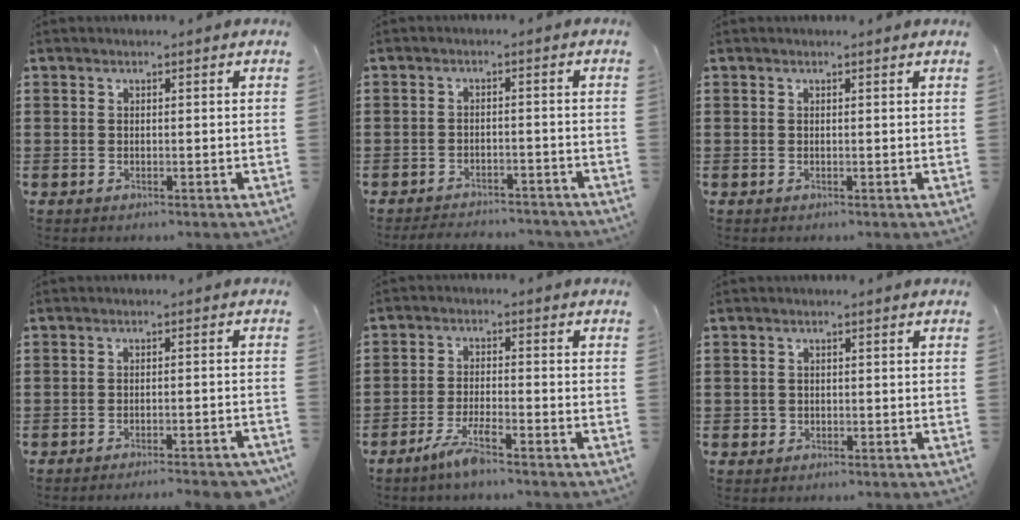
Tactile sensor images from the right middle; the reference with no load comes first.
{"total": 3.0, "force": [-3.0, 0.3, 0.2], "torque": [-0.008, 0.001, -0.063]}
{"total": 0.0}
{"total": 2.9, "force": [-2.8, -0.2, 0.8], "torque": [-0.014, 0.000, -0.057]}
{"total": 4.2, "force": [-3.1, 0.4, 2.8], "torque": [-0.059, -0.002, -0.060]}
{"total": 0.7, "force": [-0.2, 0.7, 0.1], "torque": [-0.004, 0.005, -0.006]}